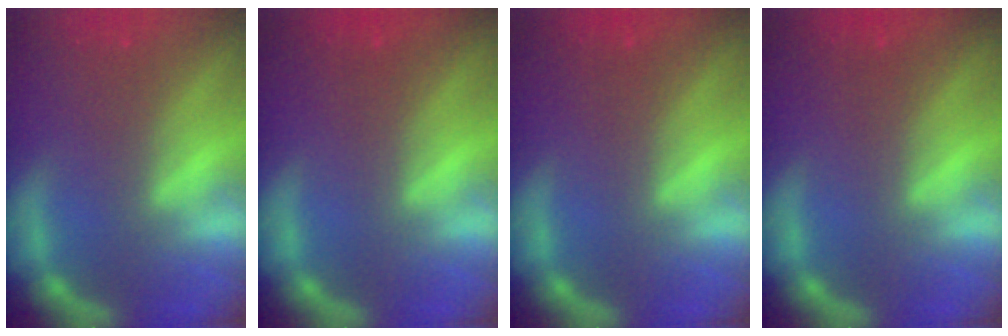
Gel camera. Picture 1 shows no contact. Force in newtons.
{"total": 0.0}
{"total": 0.0}
{"total": 0.0}